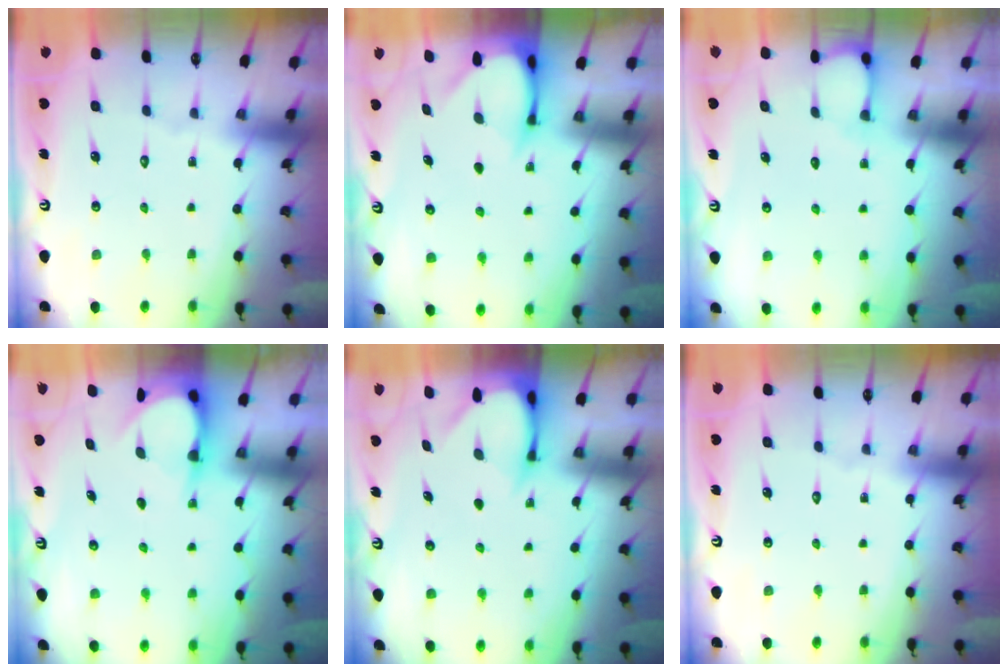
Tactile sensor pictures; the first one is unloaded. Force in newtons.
{"total": 3.3, "press": 3.3, "slide": 0.3}
{"total": 2.7, "press": 2.7, "slide": 0.3}
{"total": 4.0, "press": 4.0, "slide": 0.3}
{"total": 3.4, "press": 3.4, "slide": 0.3}
{"total": 0.0}